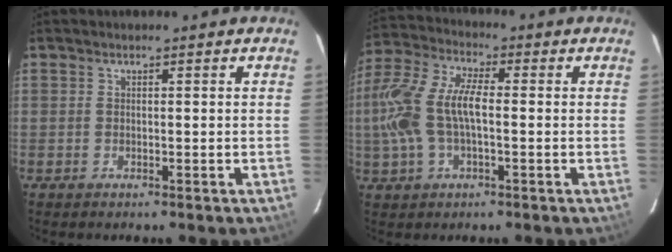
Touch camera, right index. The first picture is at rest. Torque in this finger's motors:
{"motor_torque": [0.43, -0.08, 0.36, 0.21]}